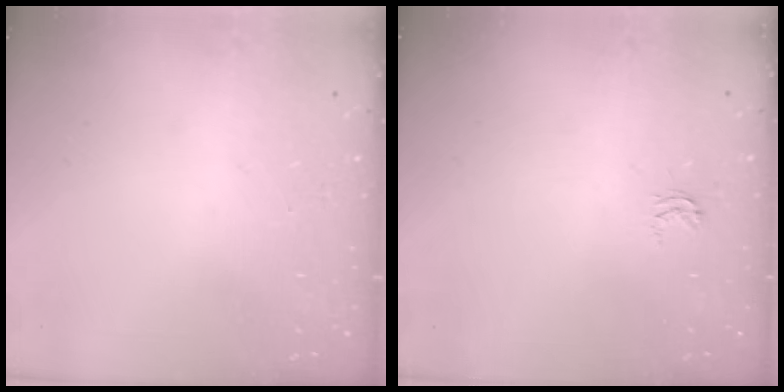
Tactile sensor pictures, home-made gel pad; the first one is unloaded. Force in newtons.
{"total": 2.6, "press": 2.6, "slide": 0.4}